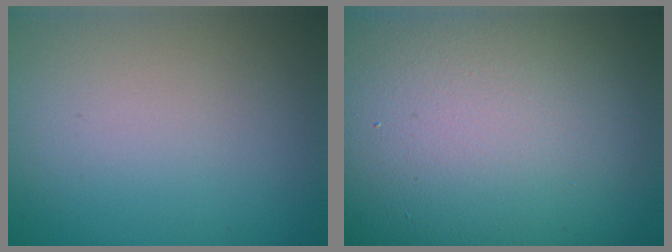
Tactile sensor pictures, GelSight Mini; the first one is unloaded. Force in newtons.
{"total": 19.3, "press": 19.3, "slide": 1.0}